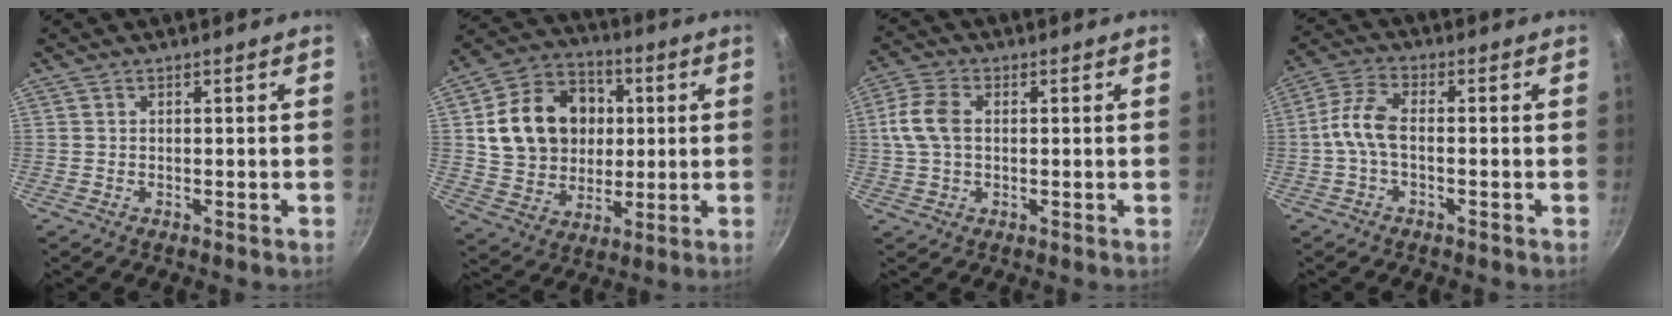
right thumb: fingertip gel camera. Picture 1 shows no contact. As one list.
[{"total": 18.5, "force": [2.7, 15.0, 10.6], "torque": [-0.150, 0.018, 0.049]}, {"total": 7.2, "force": [0.8, 4.6, 5.5], "torque": [-0.117, 0.016, 0.009]}, {"total": 6.3, "force": [-1.2, 2.8, 5.6], "torque": [-0.128, 0.025, -0.035]}]